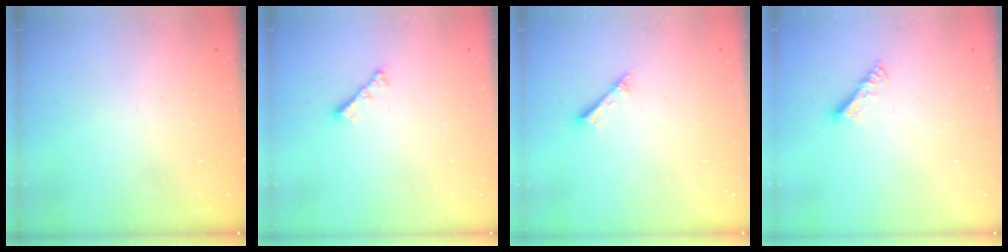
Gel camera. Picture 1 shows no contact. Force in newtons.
{"total": 2.8, "press": 2.7, "slide": 0.6}
{"total": 1.6, "press": 1.6, "slide": 0.2}
{"total": 4.9, "press": 4.8, "slide": 0.4}